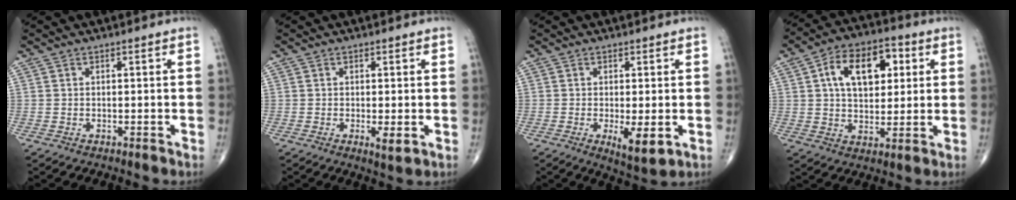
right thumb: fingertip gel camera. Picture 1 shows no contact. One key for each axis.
{"total": 2.6, "fx": -0.5, "fy": 0.7, "fz": 2.4, "tx": -0.041, "ty": -0.010, "tz": -0.007}
{"total": 6.1, "fx": -1.4, "fy": 1.9, "fz": 5.6, "tx": -0.091, "ty": -0.019, "tz": -0.017}
{"total": 14.2, "fx": 4.0, "fy": 8.5, "fz": 10.7, "tx": -0.143, "ty": 0.006, "tz": 0.061}